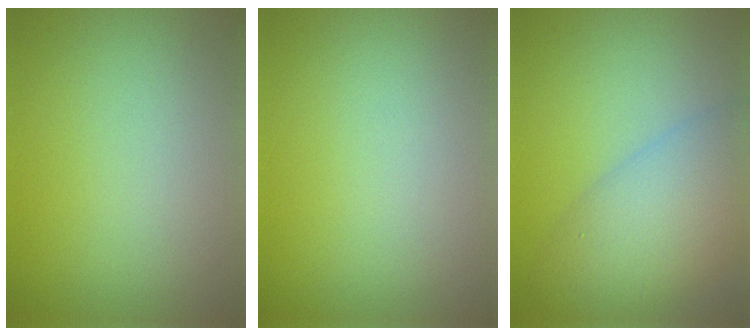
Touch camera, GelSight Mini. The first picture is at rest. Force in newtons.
{"total": 0.0}
{"total": 7.6, "press": 7.6, "slide": 0.4}